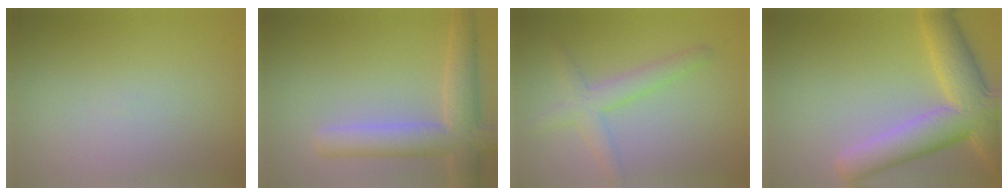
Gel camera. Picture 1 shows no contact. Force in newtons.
{"total": 6.0, "press": 6.0, "slide": 0.6}
{"total": 3.0, "press": 3.0, "slide": 0.2}
{"total": 8.5, "press": 8.4, "slide": 0.6}